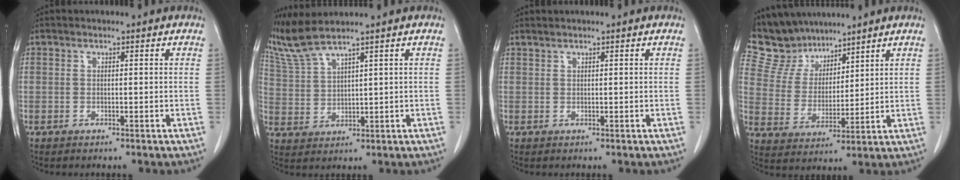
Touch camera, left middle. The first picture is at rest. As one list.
[{"total": 5.3, "force": [4.8, -1.1, 1.9], "torque": [-0.058, 0.001, 0.112]}, {"total": 0.6, "force": [0.6, -0.1, 0.1], "torque": [-0.006, 0.003, 0.016]}, {"total": 9.2, "force": [8.4, 3.7, 0.7], "torque": [-0.030, 0.018, 0.175]}]